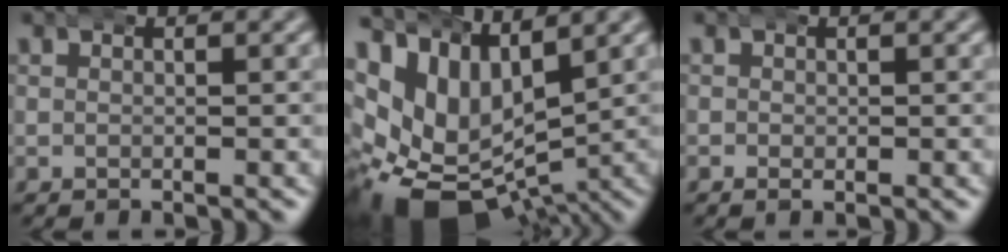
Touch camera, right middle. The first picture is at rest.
{"total": 15.0, "force": [-2.5, 11.6, 9.3], "torque": [-0.195, -0.059, -0.022]}
{"total": 0.0}